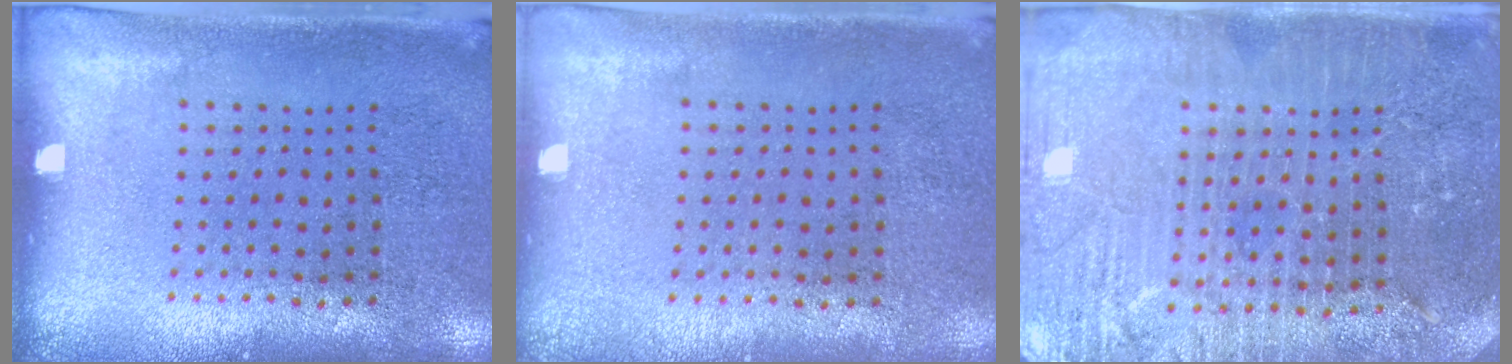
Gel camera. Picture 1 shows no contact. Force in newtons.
{"total": 0.0}
{"total": 4.3, "press": 4.0, "slide": 1.4}